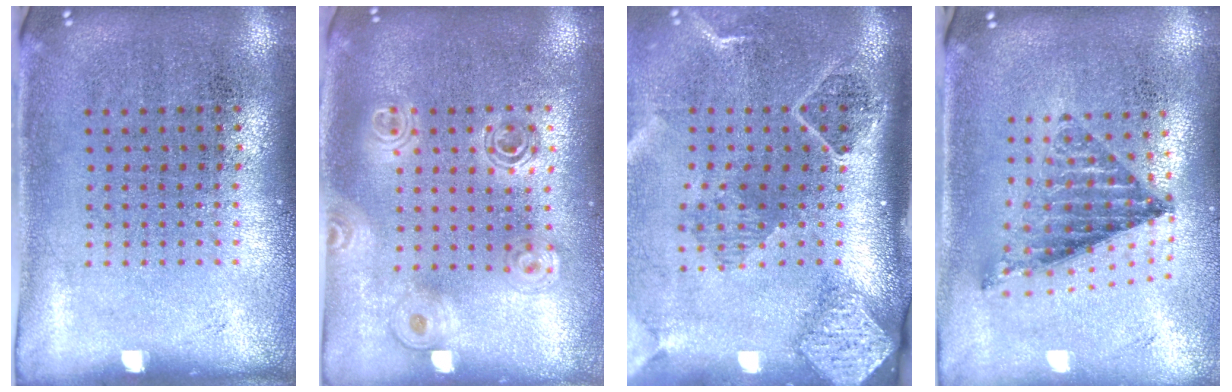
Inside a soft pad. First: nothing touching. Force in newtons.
{"total": 1.6, "press": 1.4, "slide": 0.8}
{"total": 2.7, "press": 2.0, "slide": 1.9}
{"total": 1.0, "press": 1.0, "slide": 0.2}